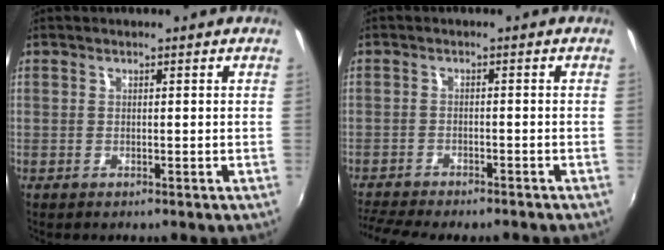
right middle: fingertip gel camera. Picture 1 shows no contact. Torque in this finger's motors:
{"motor_torque": [1.08, -1.06, 0.29, 0.06]}